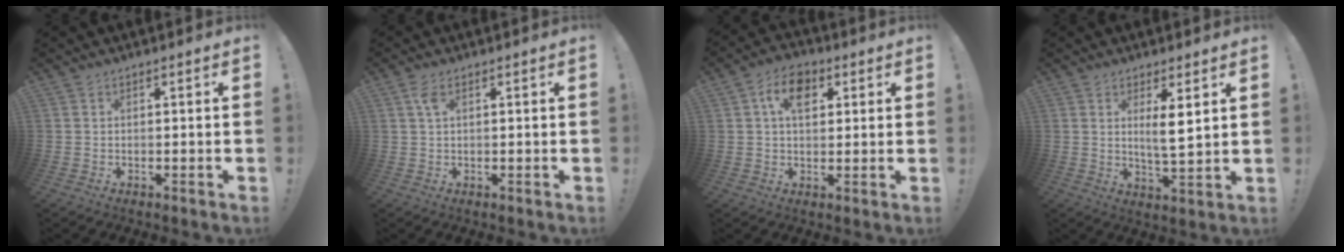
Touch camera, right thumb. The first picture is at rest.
{"total": 2.9, "force": [1.2, 1.2, 2.4], "torque": [-0.048, 0.002, 0.021]}
{"total": 9.0, "force": [3.1, 5.8, 6.1], "torque": [-0.094, 0.007, 0.057]}
{"total": 6.4, "force": [2.4, 1.0, 5.8], "torque": [-0.098, -0.016, 0.039]}